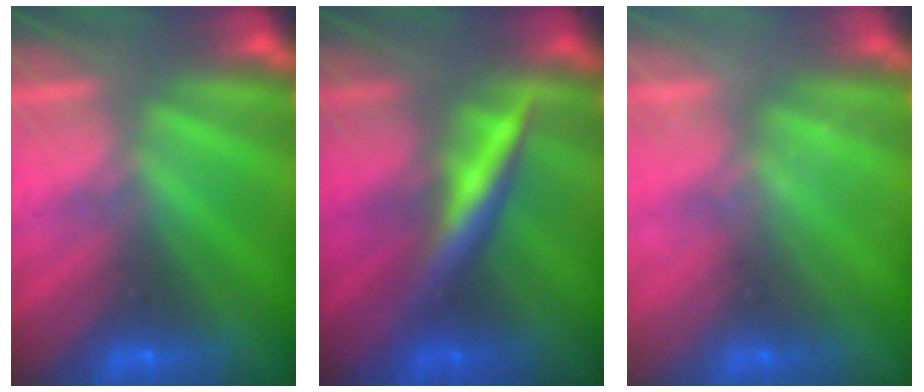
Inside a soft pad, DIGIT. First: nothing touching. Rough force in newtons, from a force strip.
{"total": 2.9}
{"total": 2.2}